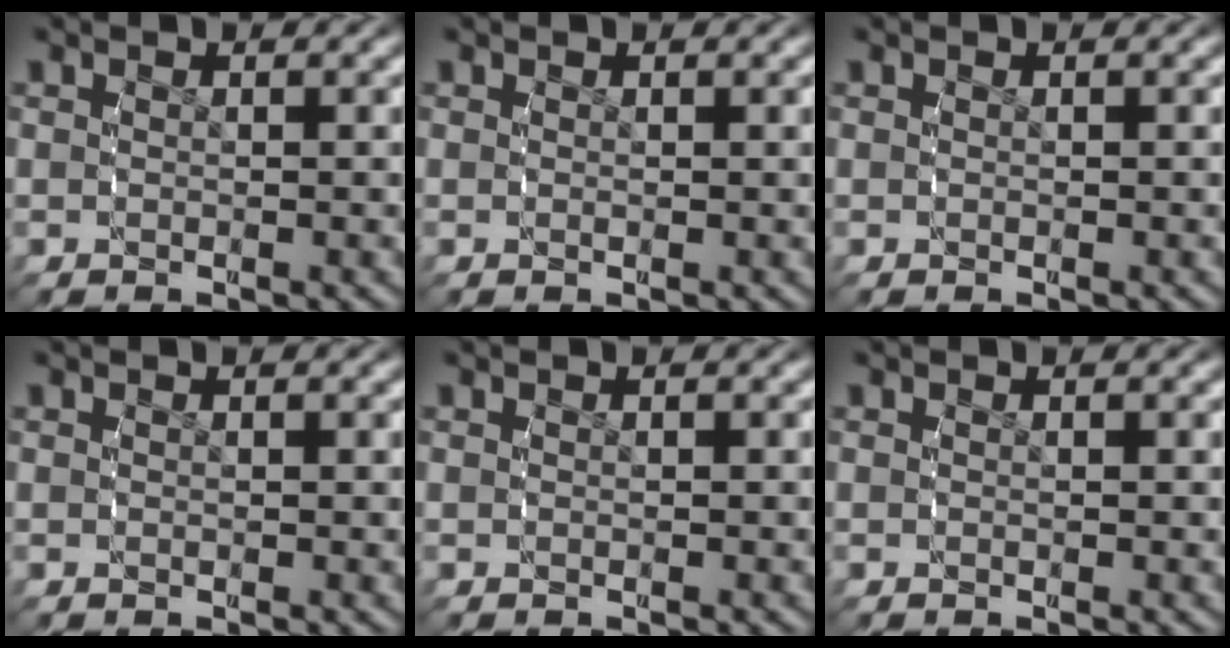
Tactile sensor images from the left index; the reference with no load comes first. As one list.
[{"total": 0.0}, {"total": 0.0}, {"total": 0.0}, {"total": 0.0}, {"total": 0.0}]